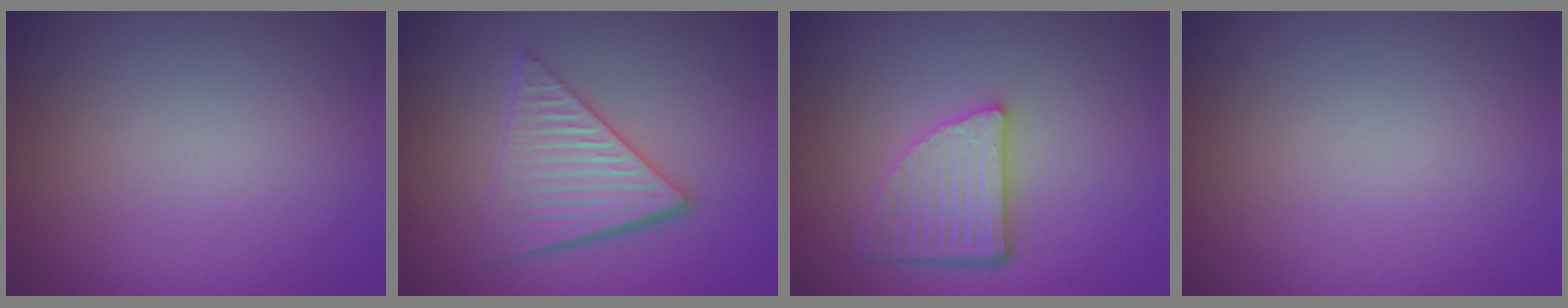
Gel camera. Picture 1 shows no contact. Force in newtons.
{"total": 5.4, "press": 3.8, "slide": 3.8}
{"total": 4.6, "press": 3.5, "slide": 3.0}
{"total": 0.0}